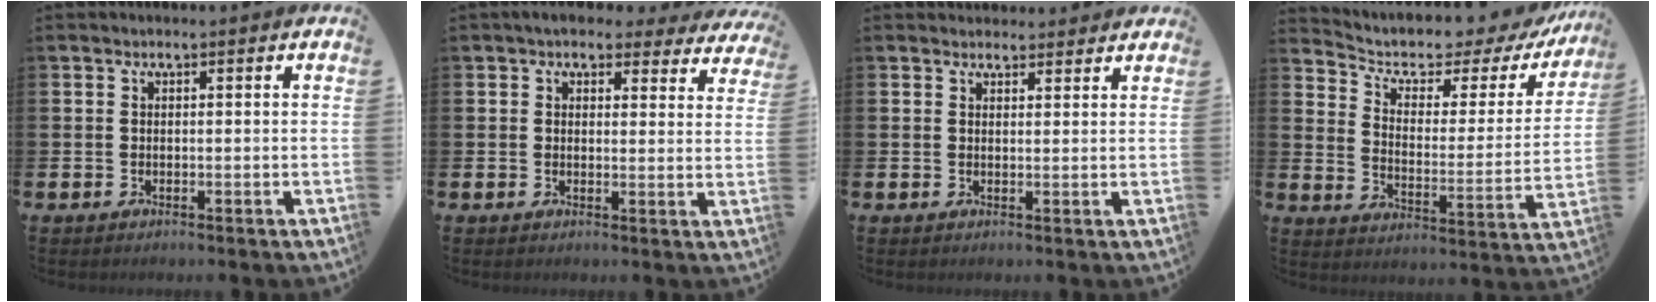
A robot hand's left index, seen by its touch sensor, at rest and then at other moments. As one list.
[{"total": 4.2, "force": [3.7, 1.7, 1.1], "torque": [-0.021, -0.016, 0.064]}, {"total": 2.1, "force": [2.0, 0.7, -0.1], "torque": [0.018, -0.013, 0.034]}, {"total": 4.9, "force": [4.0, 2.2, 1.7], "torque": [-0.058, -0.036, 0.058]}]